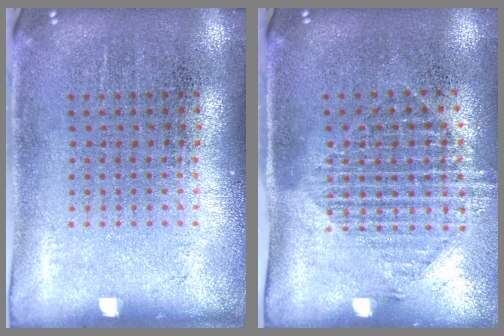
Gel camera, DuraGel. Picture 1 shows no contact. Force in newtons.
{"total": 1.6, "press": 1.3, "slide": 0.9}